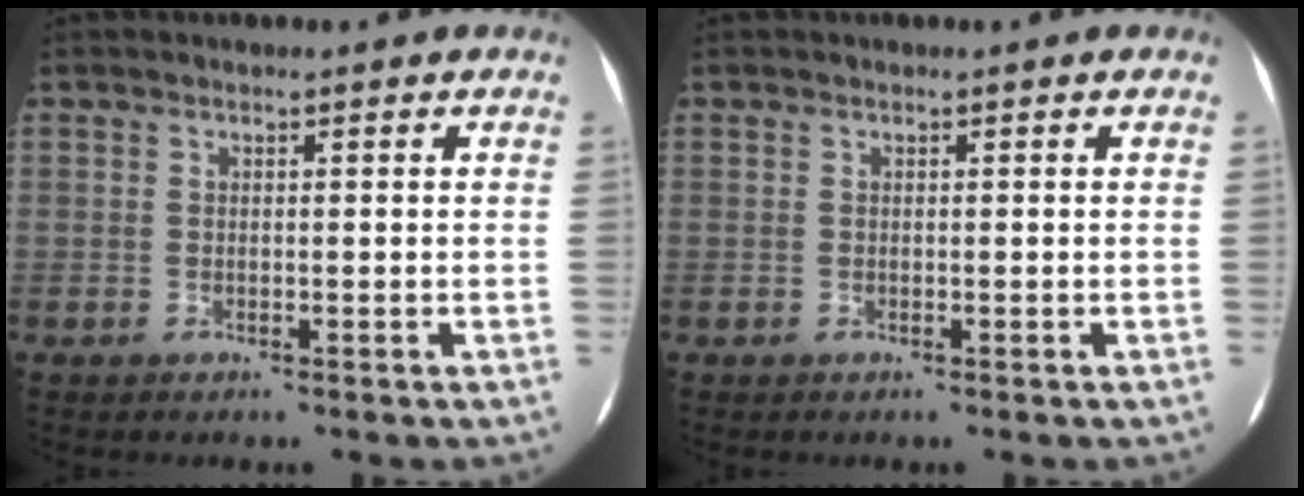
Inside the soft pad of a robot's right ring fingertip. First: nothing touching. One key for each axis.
{"total": 0.0}